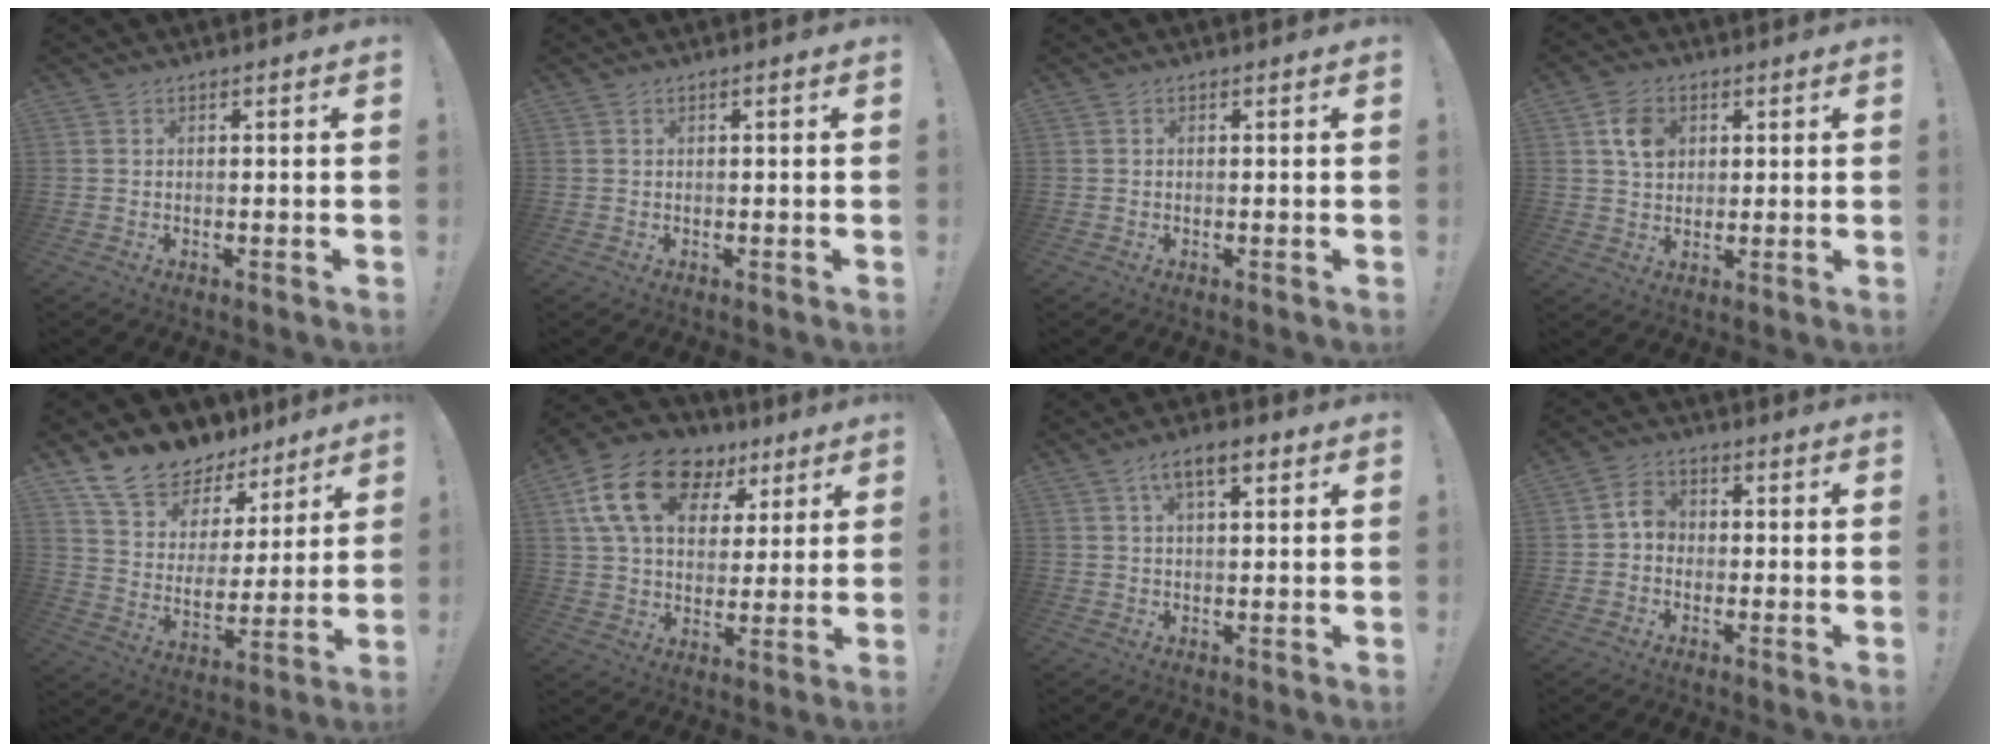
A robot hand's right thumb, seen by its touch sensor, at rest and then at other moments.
{"total": 0.6, "force": [0.1, -0.1, 0.6], "torque": [-0.009, -0.002, 0.000]}
{"total": 0.0}
{"total": 7.5, "force": [2.6, 5.8, 4.0], "torque": [-0.062, 0.005, 0.050]}
{"total": 13.9, "force": [11.7, 6.3, 3.9], "torque": [-0.078, -0.094, 0.214]}
{"total": 19.6, "force": [8.9, 12.4, 12.3], "torque": [-0.207, -0.030, 0.161]}
{"total": 6.7, "force": [3.2, 2.7, 5.3], "torque": [-0.087, -0.001, 0.053]}
{"total": 4.8, "force": [-0.8, 3.8, 2.7], "torque": [-0.048, 0.017, -0.013]}